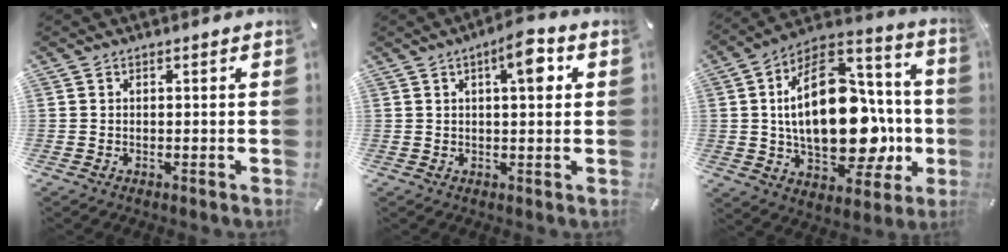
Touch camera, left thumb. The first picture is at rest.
{"total": 7.2, "force": [2.5, 2.4, 6.3], "torque": [-0.087, -0.006, 0.032]}
{"total": 26.7, "force": [-1.0, 15.6, 21.6], "torque": [-0.365, -0.009, -0.008]}